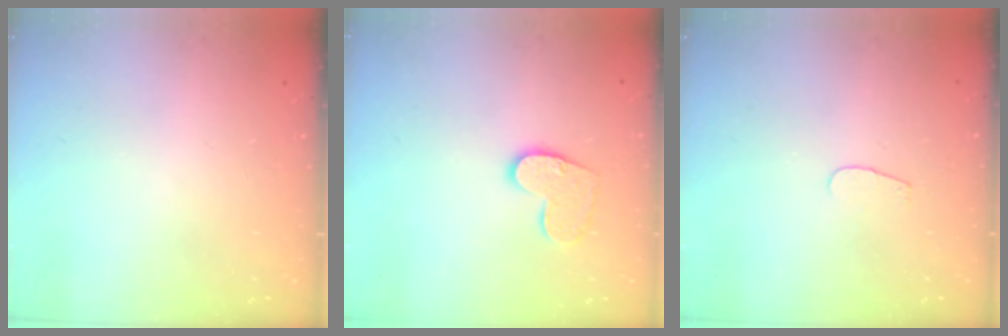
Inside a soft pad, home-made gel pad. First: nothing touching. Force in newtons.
{"total": 10.4, "press": 10.4, "slide": 0.7}
{"total": 2.8, "press": 2.8, "slide": 0.2}